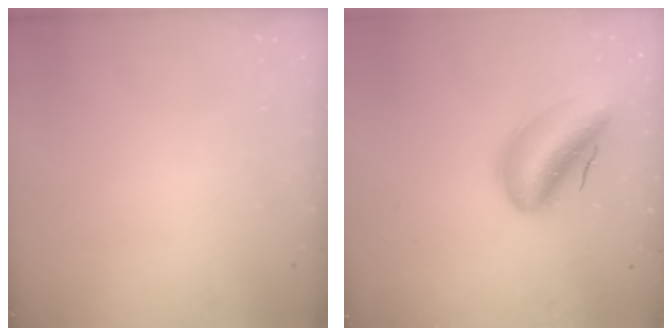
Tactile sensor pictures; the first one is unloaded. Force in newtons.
{"total": 12.9, "press": 12.3, "slide": 3.8}